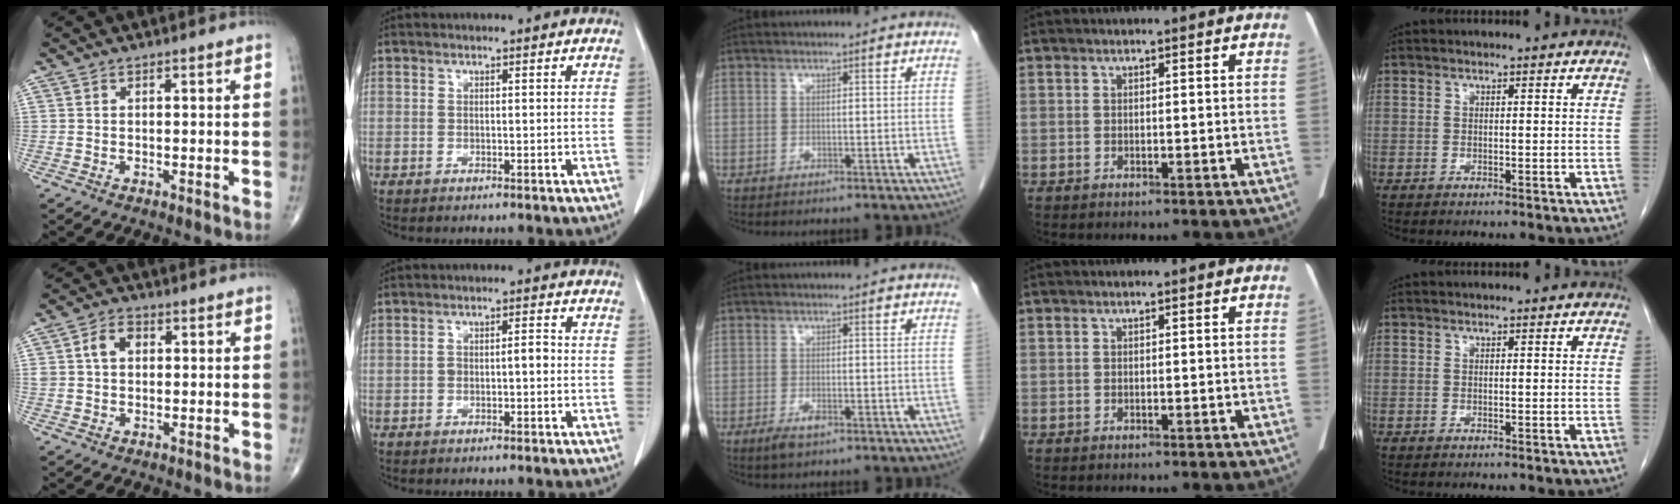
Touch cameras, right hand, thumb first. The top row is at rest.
{"thumb": {"total": 4.4, "force": [1.0, 3.2, 2.9], "torque": [-0.050, 0.012, 0.017]}, "index": {"total": 3.6, "force": [-0.5, 1.6, 3.2], "torque": [-0.060, 0.020, -0.006]}, "middle": {"total": 2.1, "force": [-1.2, 0.6, 1.6], "torque": [-0.032, -0.002, -0.020]}}